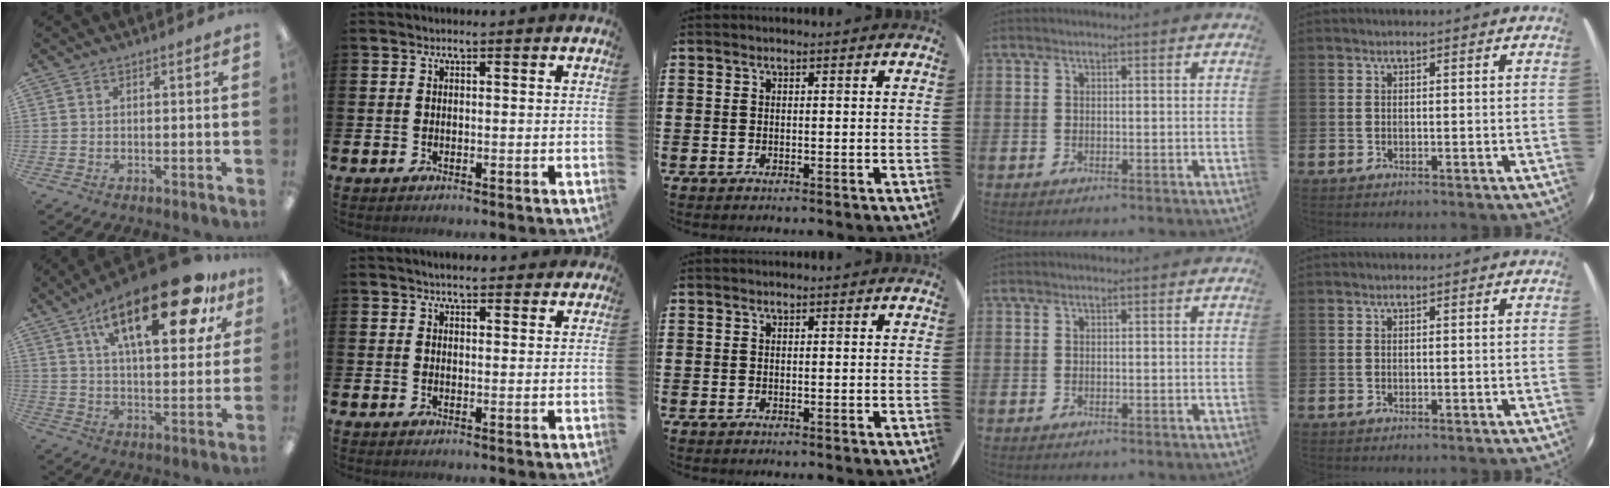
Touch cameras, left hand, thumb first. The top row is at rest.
{"thumb": {"total": 24.8, "force": [13.6, 9.4, 18.5], "torque": [-0.272, -0.062, 0.212]}, "index": {"total": 2.6, "force": [2.6, 0.6, 0.3], "torque": [-0.010, -0.004, 0.046]}}